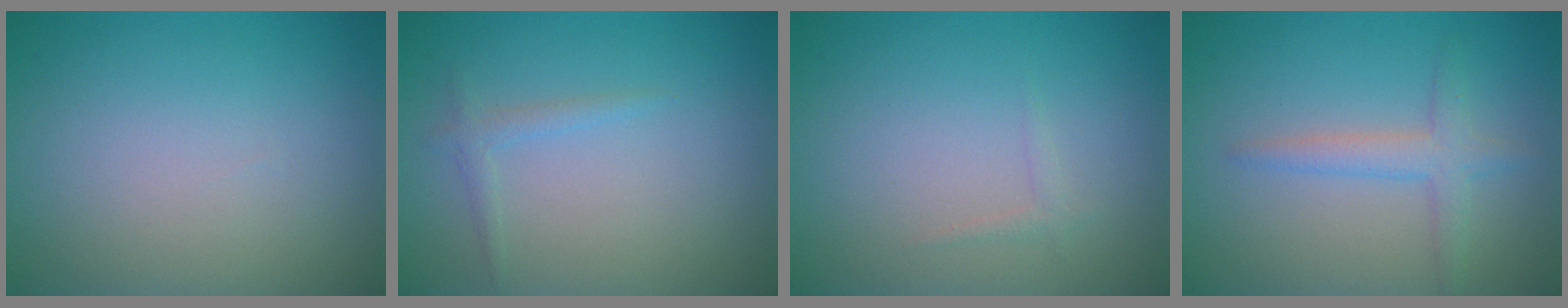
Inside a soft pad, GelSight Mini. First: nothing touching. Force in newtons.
{"total": 1.1, "press": 1.1, "slide": 0.1}
{"total": 0.7, "press": 0.7, "slide": 0.0}
{"total": 2.4, "press": 2.4, "slide": 0.1}